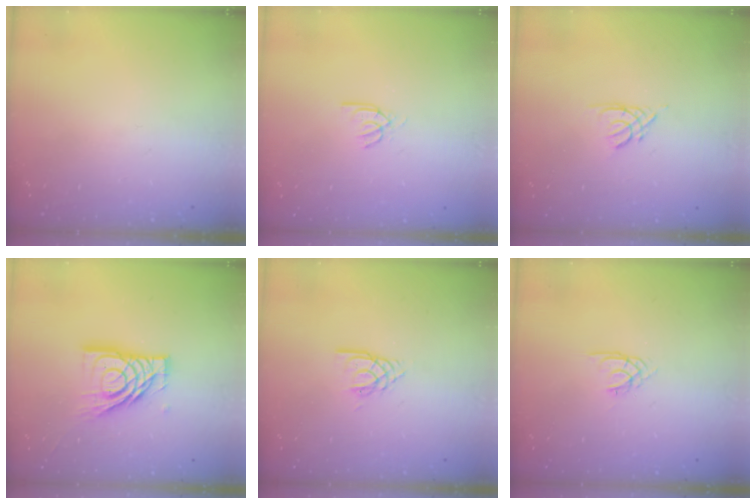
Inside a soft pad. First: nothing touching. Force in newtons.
{"total": 2.9, "press": 2.9, "slide": 0.3}
{"total": 2.1, "press": 2.0, "slide": 0.4}
{"total": 14.2, "press": 14.1, "slide": 1.6}
{"total": 2.9, "press": 2.8, "slide": 0.4}
{"total": 1.7, "press": 1.7, "slide": 0.1}